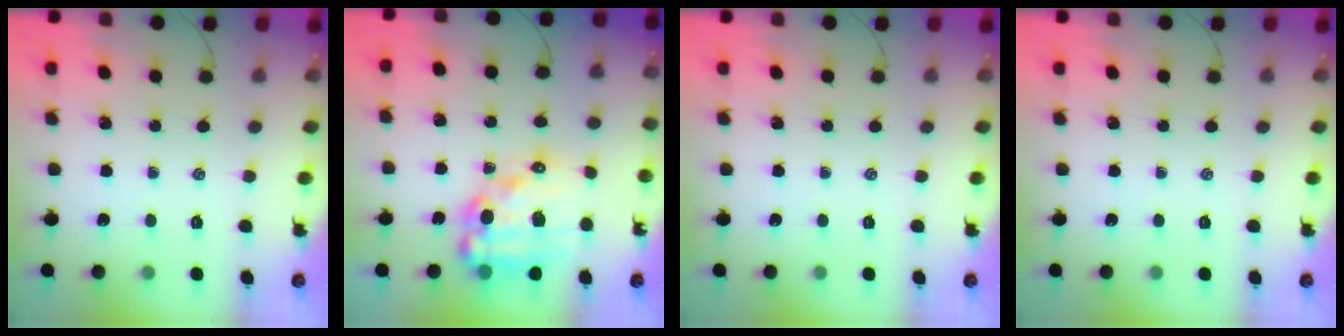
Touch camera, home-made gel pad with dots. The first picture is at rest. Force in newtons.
{"total": 17.1, "press": 16.7, "slide": 3.8}
{"total": 0.0}
{"total": 0.0}